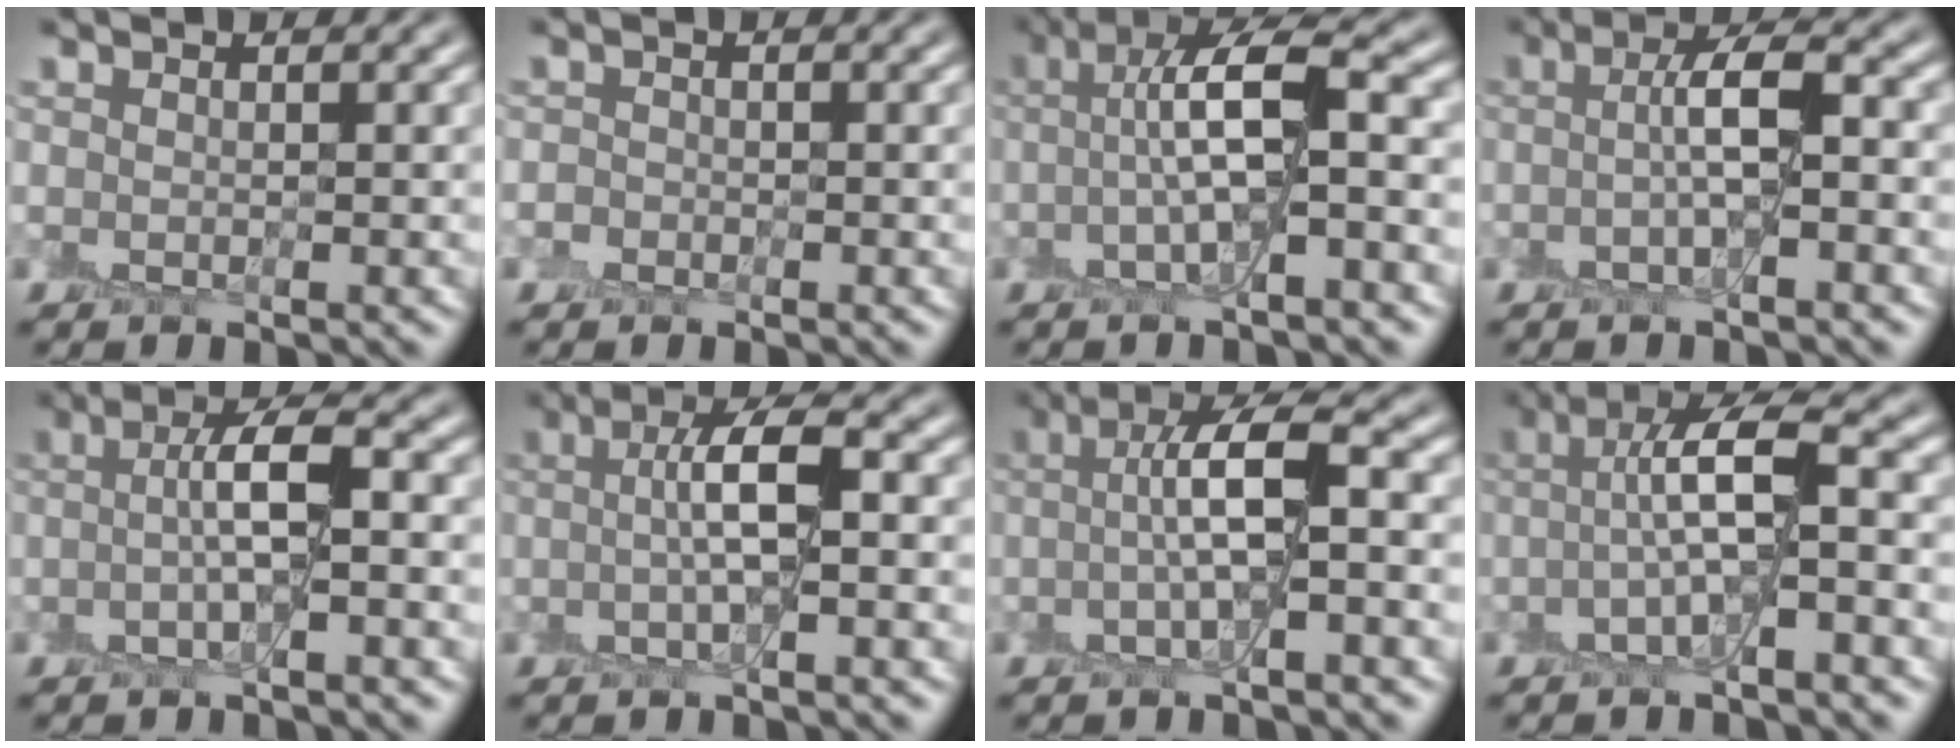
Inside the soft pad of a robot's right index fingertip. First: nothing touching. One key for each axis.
{"total": 0.8, "fx": -0.5, "fy": 0.6, "fz": -0.2, "tx": 0.004, "ty": 0.005, "tz": -0.010}
{"total": 6.5, "fx": -0.5, "fy": 1.7, "fz": 6.3, "tx": -0.122, "ty": 0.026, "tz": -0.018}
{"total": 3.5, "fx": -0.4, "fy": 0.5, "fz": 3.5, "tx": -0.065, "ty": 0.018, "tz": -0.016}
{"total": 4.0, "fx": -0.3, "fy": 0.6, "fz": 3.9, "tx": -0.074, "ty": 0.019, "tz": -0.013}
{"total": 4.3, "fx": 0.0, "fy": 0.6, "fz": 4.2, "tx": -0.080, "ty": 0.016, "tz": -0.007}
{"total": 5.5, "fx": -0.1, "fy": 1.1, "fz": 5.4, "tx": -0.101, "ty": 0.024, "tz": -0.010}
{"total": 5.7, "fx": -0.4, "fy": 1.4, "fz": 5.5, "tx": -0.104, "ty": 0.026, "tz": -0.017}